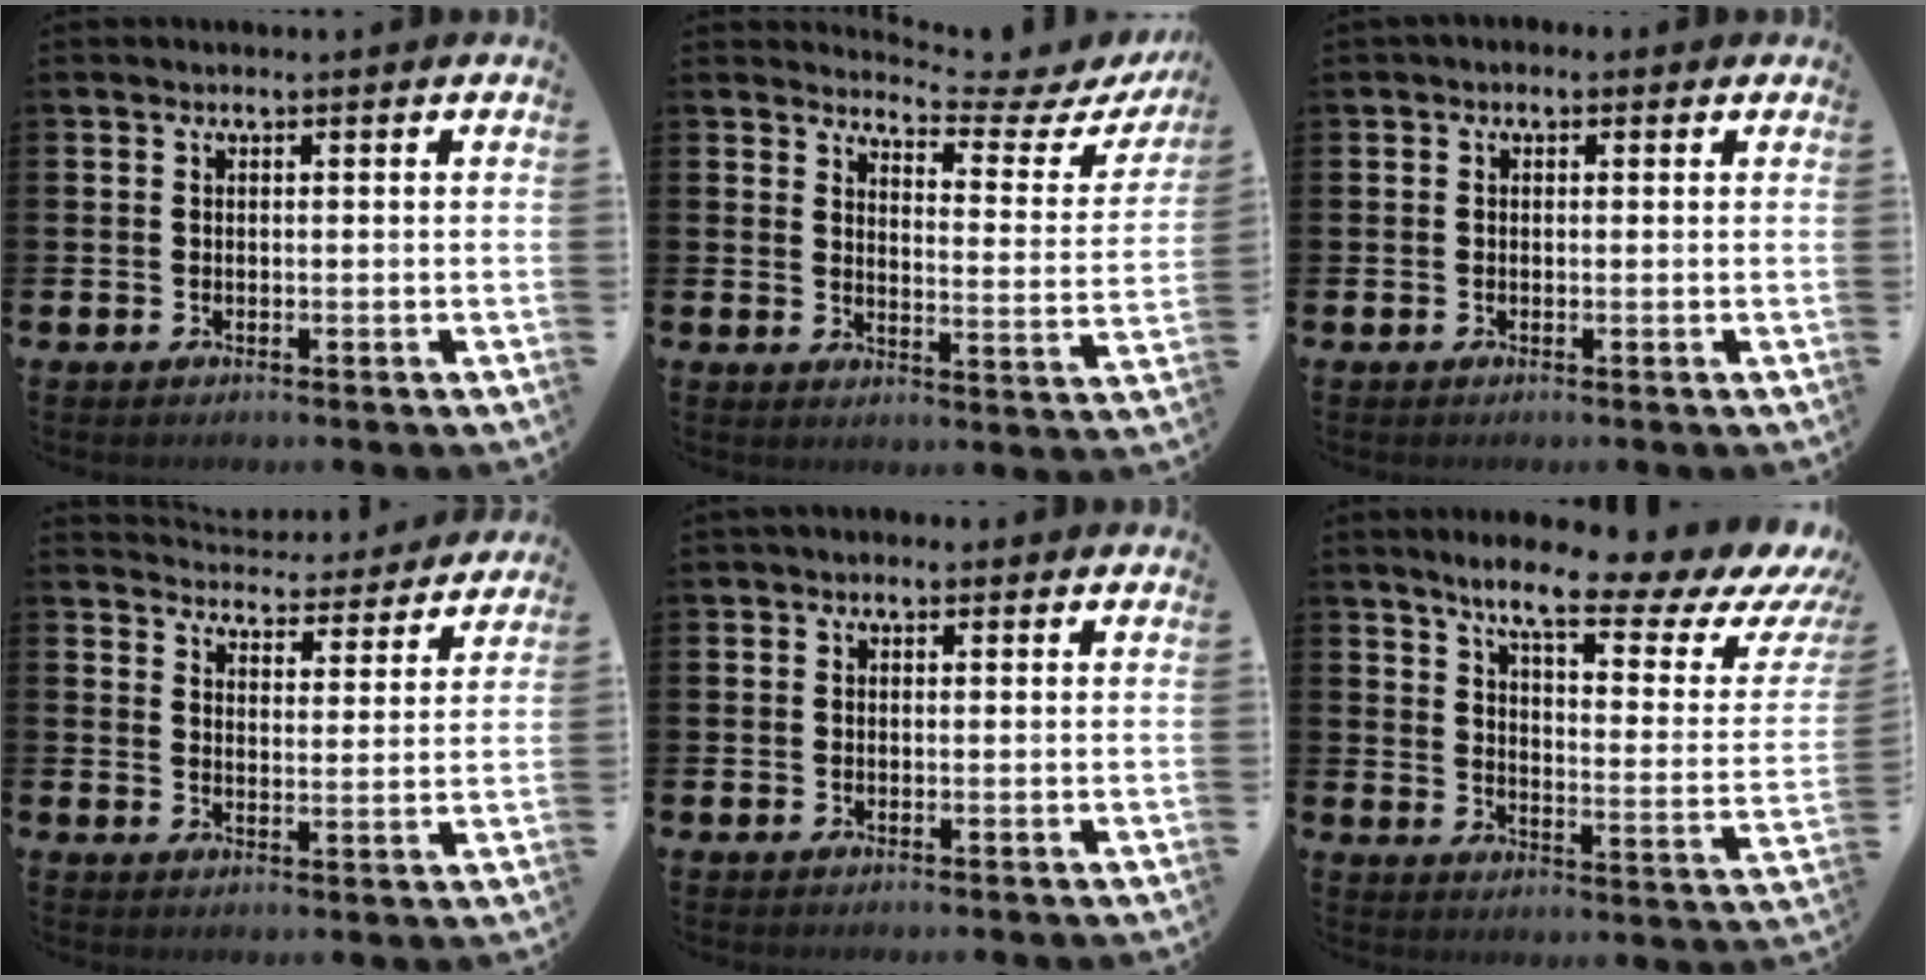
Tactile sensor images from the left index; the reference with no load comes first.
{"total": 4.8, "force": [4.6, 0.4, 1.5], "torque": [-0.036, -0.044, 0.070]}
{"total": 0.7, "force": [0.2, 0.7, 0.3], "torque": [-0.002, 0.006, 0.001]}
{"total": 4.7, "force": [4.7, 0.5, 0.0], "torque": [-0.017, -0.044, 0.078]}
{"total": 1.0, "force": [0.6, 0.7, 0.3], "torque": [0.004, 0.004, 0.007]}
{"total": 9.1, "force": [6.8, 1.9, 5.7], "torque": [-0.100, -0.054, 0.100]}